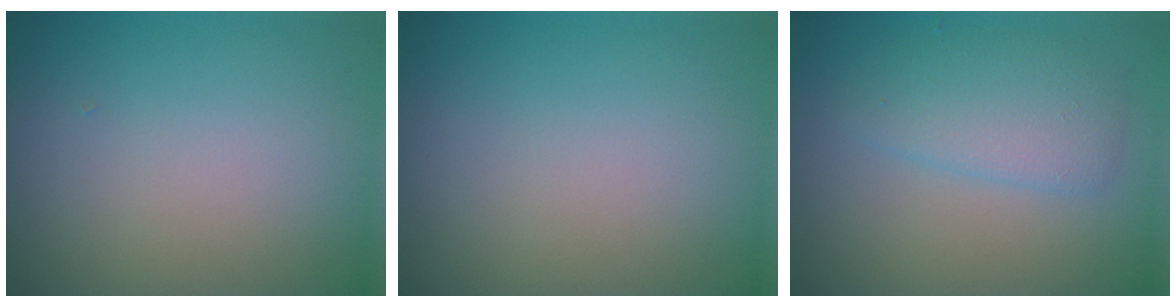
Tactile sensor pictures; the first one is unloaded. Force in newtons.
{"total": 0.0}
{"total": 3.0, "press": 3.0, "slide": 0.1}